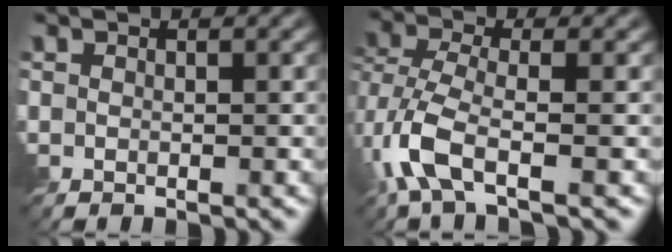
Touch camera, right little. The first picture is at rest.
{"total": 5.3, "force": [-2.1, 2.0, 4.4], "torque": [-0.112, -0.003, -0.054]}